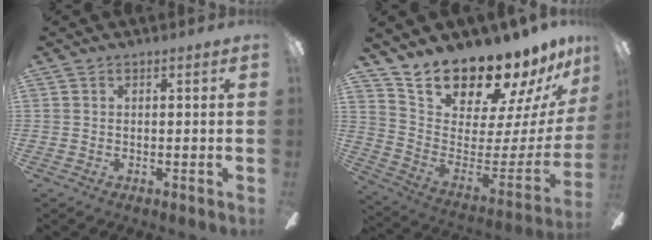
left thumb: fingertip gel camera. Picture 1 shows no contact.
{"total": 17.0, "force": [16.2, 3.7, 3.4], "torque": [-0.064, -0.156, 0.287]}